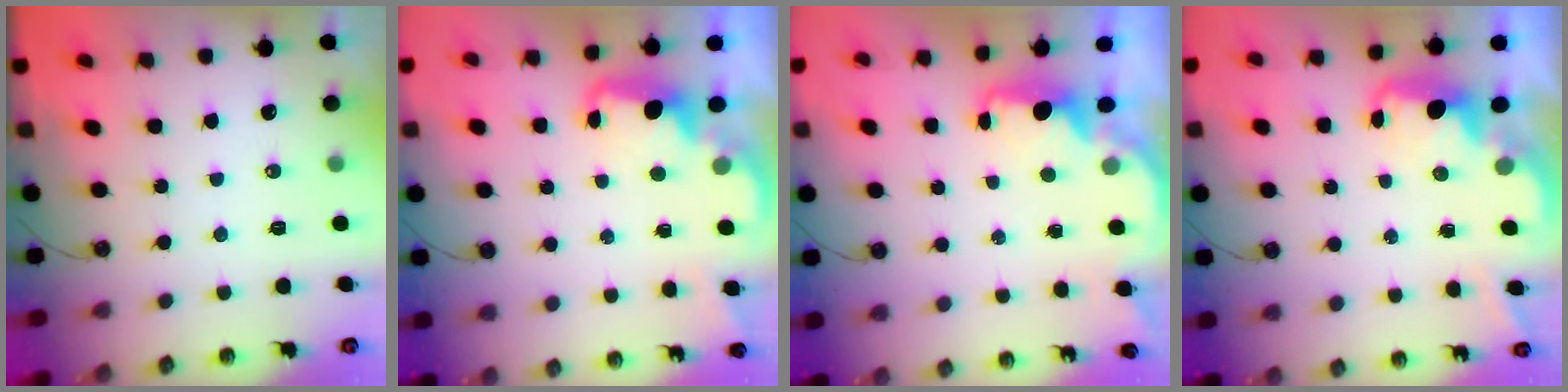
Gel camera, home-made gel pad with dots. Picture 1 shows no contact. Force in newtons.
{"total": 2.7, "press": 2.7, "slide": 0.7}
{"total": 2.1, "press": 2.1, "slide": 0.5}
{"total": 2.9, "press": 2.8, "slide": 0.6}